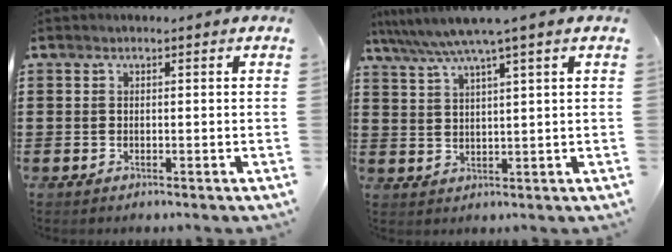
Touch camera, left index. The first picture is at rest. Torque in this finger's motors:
{"motor_torque": [1.09, -1.05, 0.69, 0.21]}